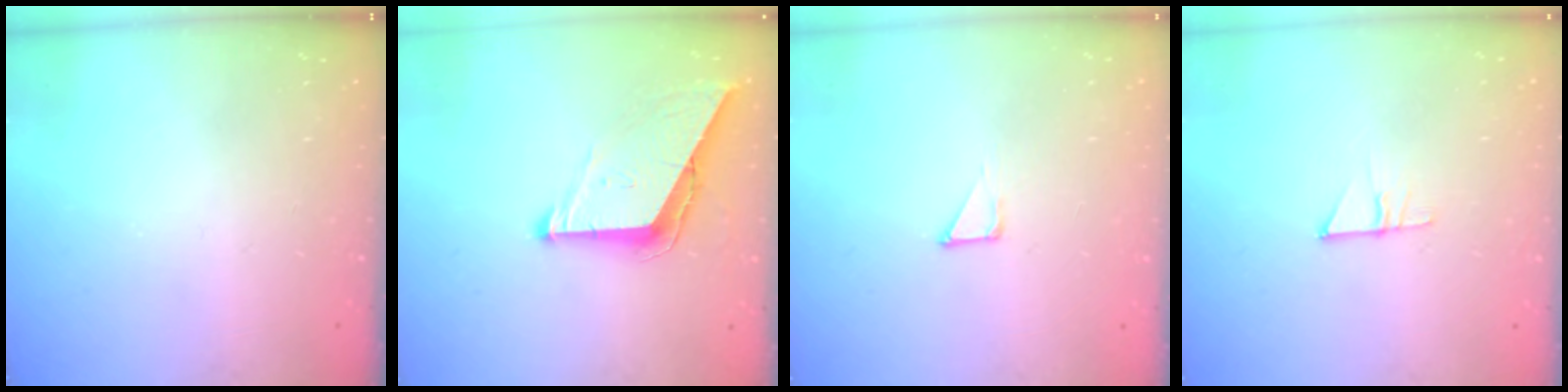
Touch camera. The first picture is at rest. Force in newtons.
{"total": 8.8, "press": 8.7, "slide": 0.4}
{"total": 2.7, "press": 2.7, "slide": 0.3}
{"total": 7.0, "press": 7.0, "slide": 0.5}